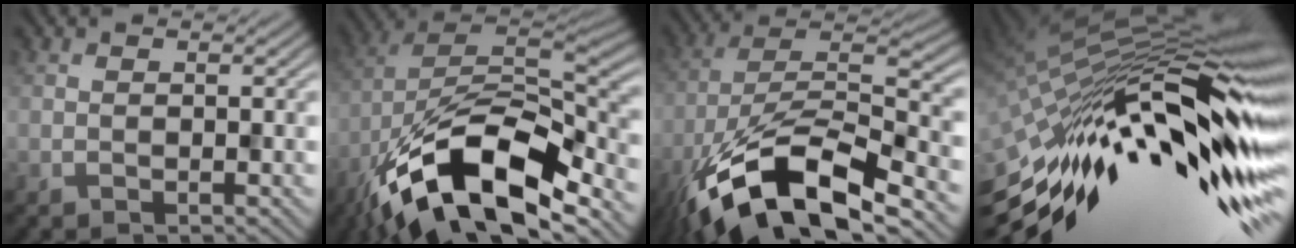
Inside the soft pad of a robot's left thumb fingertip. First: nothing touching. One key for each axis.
{"total": 17.2, "fx": -9.5, "fy": 7.9, "fz": 12.0, "tx": -0.221, "ty": -0.014, "tz": -0.178}
{"total": 16.2, "fx": -9.7, "fy": 6.0, "fz": 11.6, "tx": -0.237, "ty": -0.024, "tz": -0.183}
{"total": 18.5, "fx": -6.0, "fy": 5.0, "fz": 16.8, "tx": -0.306, "ty": -0.007, "tz": -0.121}